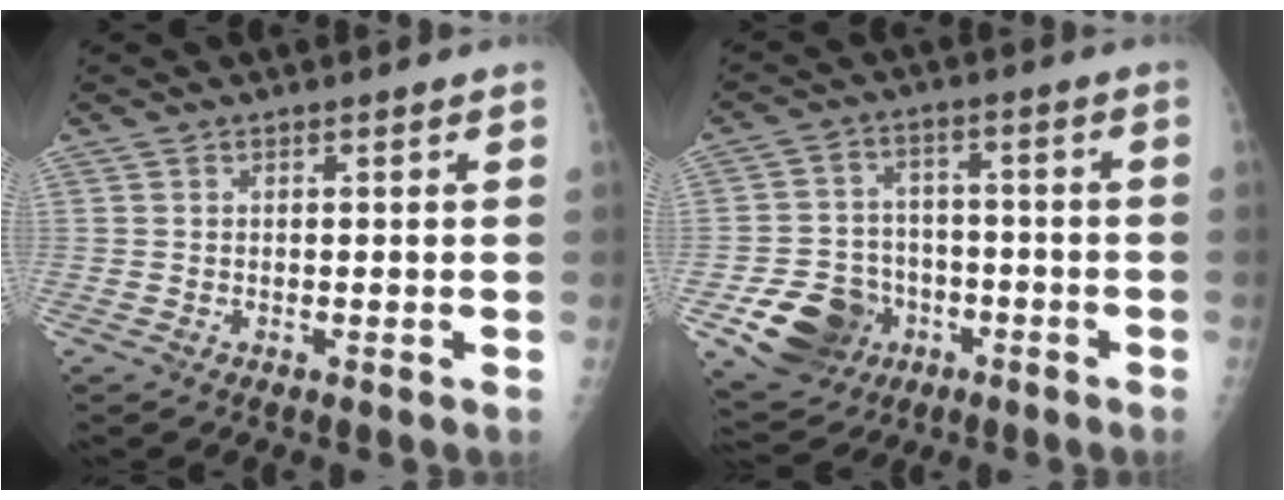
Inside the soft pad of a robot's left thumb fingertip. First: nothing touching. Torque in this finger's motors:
{"motor_torque": [-0.82, 1.21, 0.17, 0.14, 0.00]}